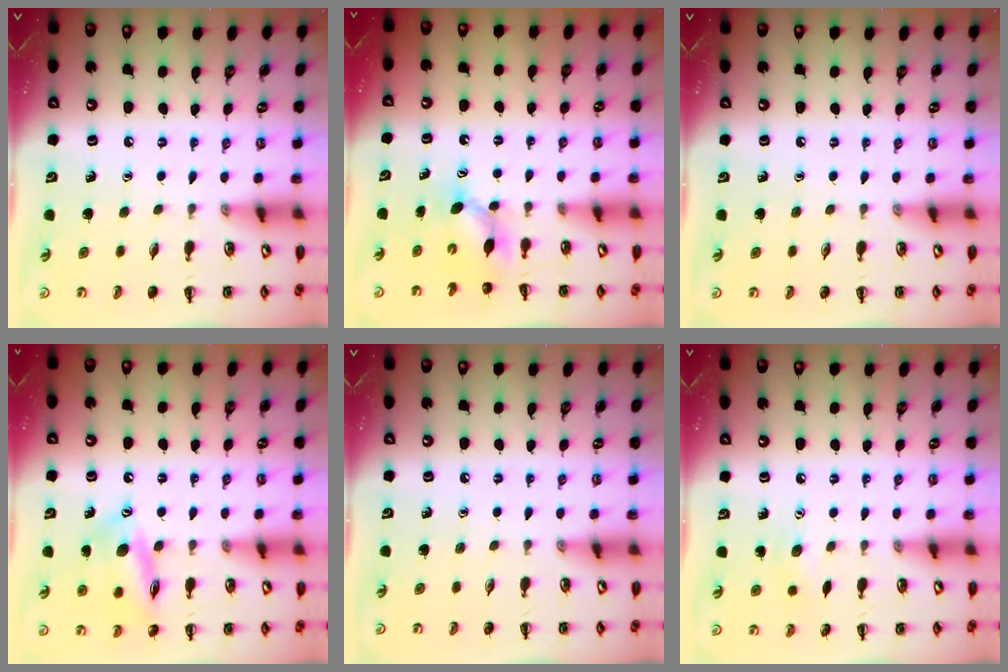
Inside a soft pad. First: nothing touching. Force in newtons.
{"total": 5.1, "press": 5.1, "slide": 0.6}
{"total": 0.0}
{"total": 13.6, "press": 13.5, "slide": 1.5}
{"total": 0.0}
{"total": 3.9, "press": 3.8, "slide": 0.9}